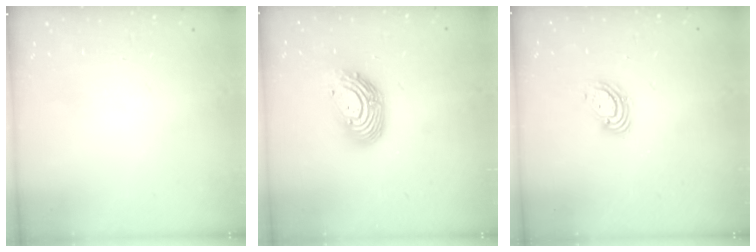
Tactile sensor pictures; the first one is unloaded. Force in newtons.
{"total": 13.2, "press": 13.1, "slide": 1.3}
{"total": 5.4, "press": 5.4, "slide": 0.7}